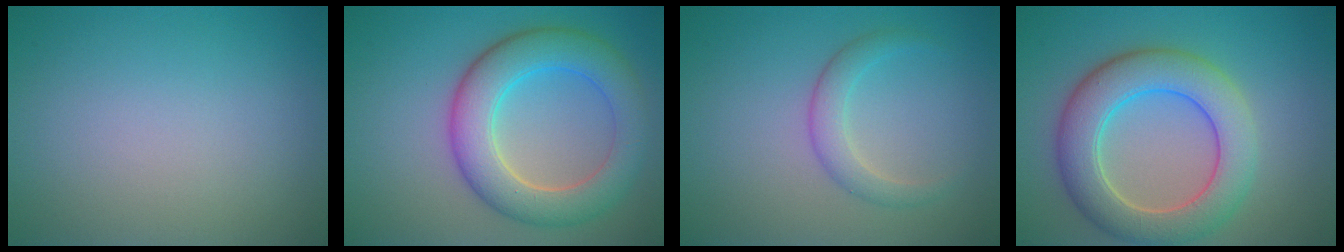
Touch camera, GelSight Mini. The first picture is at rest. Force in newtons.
{"total": 7.1, "press": 7.1, "slide": 0.3}
{"total": 2.3, "press": 2.3, "slide": 0.1}
{"total": 7.3, "press": 7.3, "slide": 0.1}